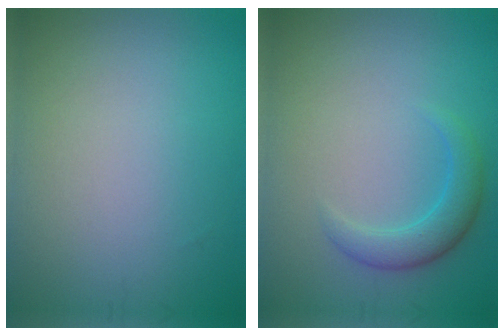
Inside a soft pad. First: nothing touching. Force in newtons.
{"total": 2.8, "press": 2.8, "slide": 0.0}